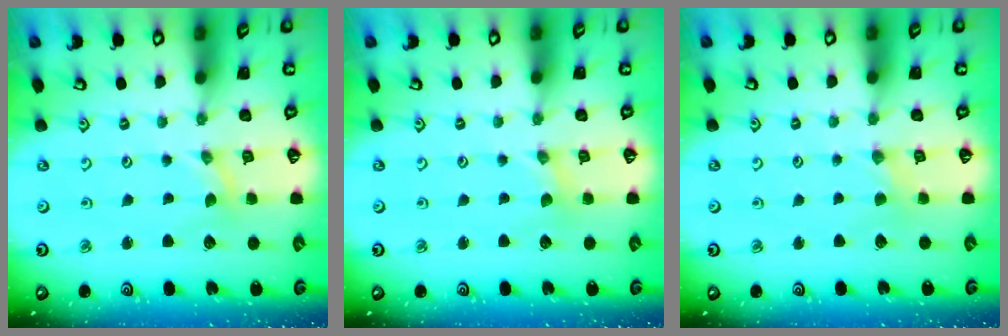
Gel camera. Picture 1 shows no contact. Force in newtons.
{"total": 0.0}
{"total": 1.6, "press": 1.5, "slide": 0.4}